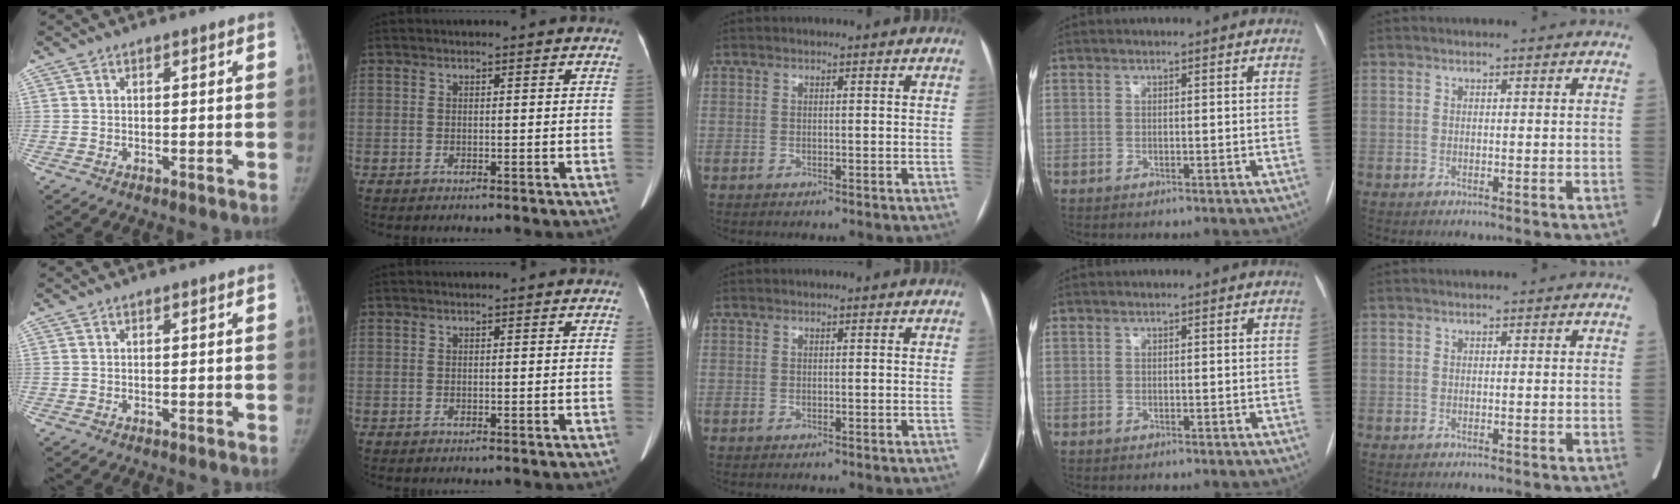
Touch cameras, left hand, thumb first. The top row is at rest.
{}